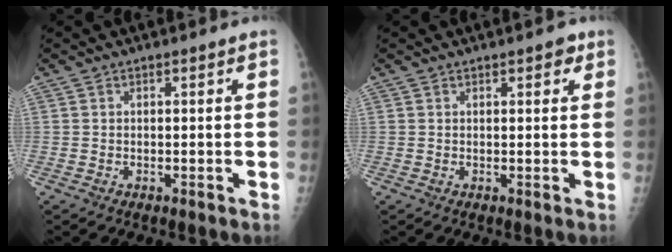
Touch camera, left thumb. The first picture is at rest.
{"total": 2.1, "force": [1.2, 1.0, 1.4], "torque": [-0.008, -0.002, 0.013]}